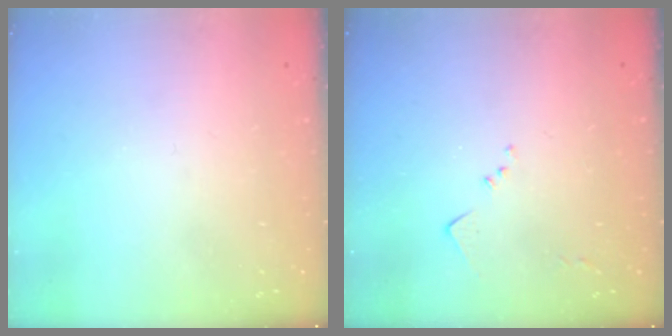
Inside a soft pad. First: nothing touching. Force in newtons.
{"total": 5.4, "press": 5.3, "slide": 0.7}